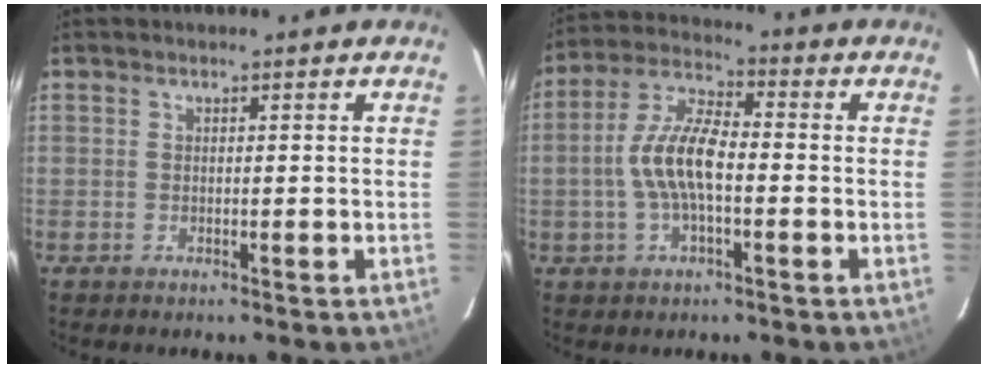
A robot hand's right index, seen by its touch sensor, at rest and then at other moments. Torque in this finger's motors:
{"motor_torque": [0.49, -0.17, 0.74, 0.18]}